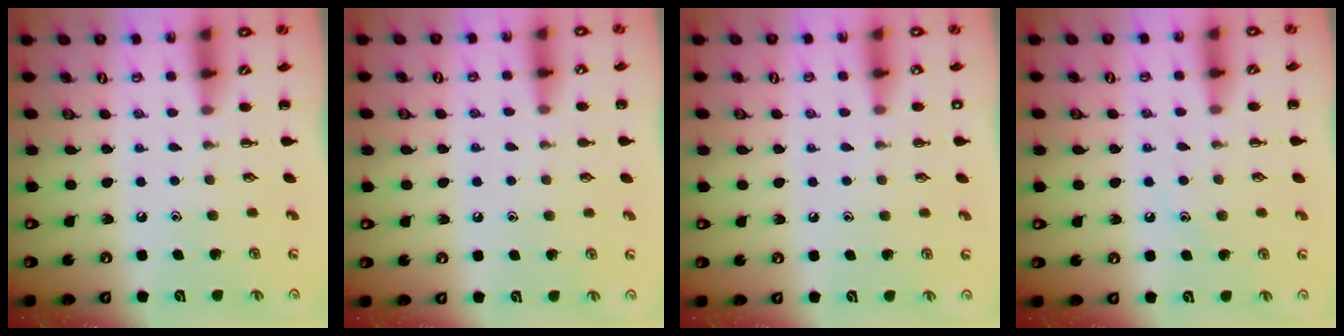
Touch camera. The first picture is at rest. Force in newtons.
{"total": 5.5, "press": 5.2, "slide": 1.6}
{"total": 2.1, "press": 2.0, "slide": 0.6}
{"total": 6.6, "press": 6.5, "slide": 1.4}